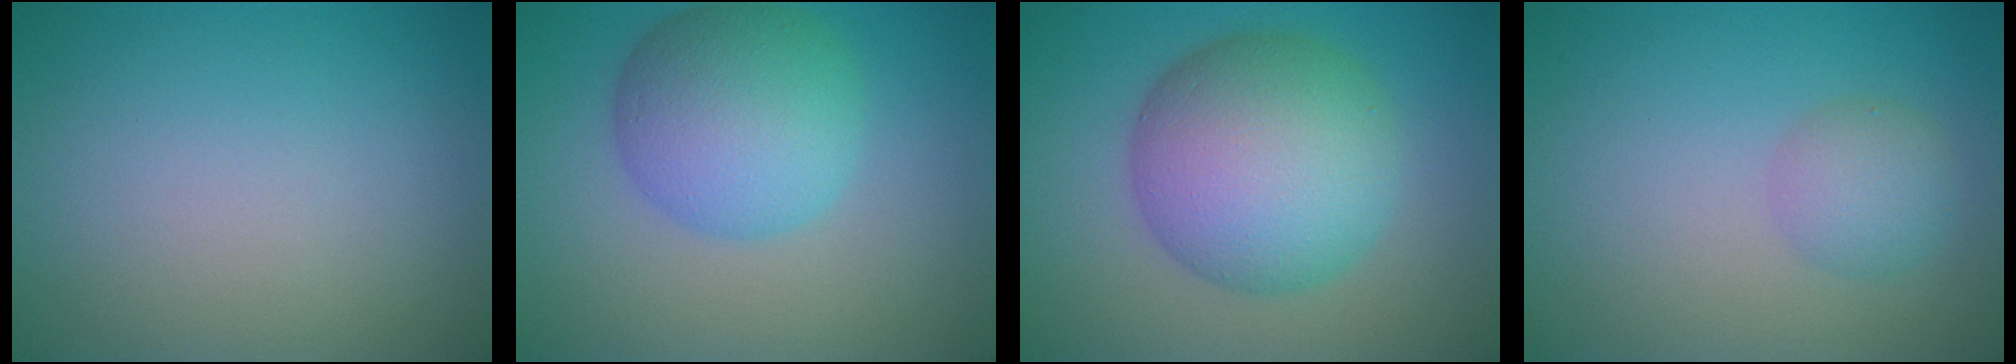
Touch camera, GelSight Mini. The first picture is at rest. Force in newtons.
{"total": 7.1, "press": 7.1, "slide": 0.2}
{"total": 10.2, "press": 10.2, "slide": 0.1}
{"total": 2.4, "press": 2.4, "slide": 0.0}